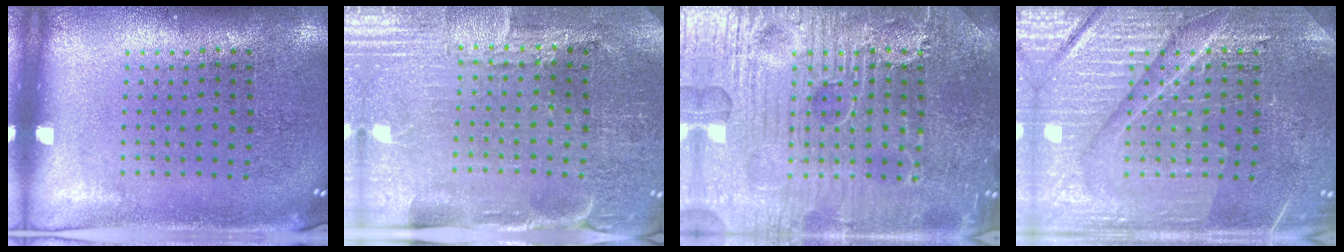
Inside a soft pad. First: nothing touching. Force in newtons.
{"total": 3.8, "press": 3.7, "slide": 0.8}
{"total": 7.8, "press": 7.8, "slide": 0.9}
{"total": 4.4, "press": 4.3, "slide": 0.6}